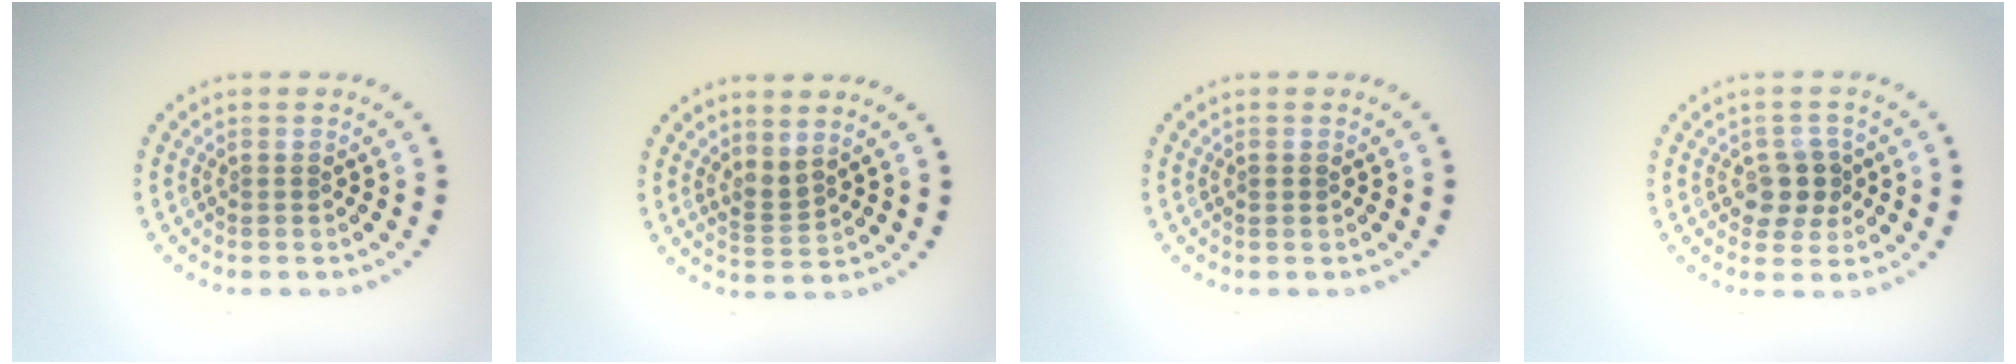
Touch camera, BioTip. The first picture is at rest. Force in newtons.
{"total": 1.7, "press": 1.2, "slide": 1.2}
{"total": 0.6, "press": 0.6, "slide": 0.1}
{"total": 2.8, "press": 2.6, "slide": 1.0}